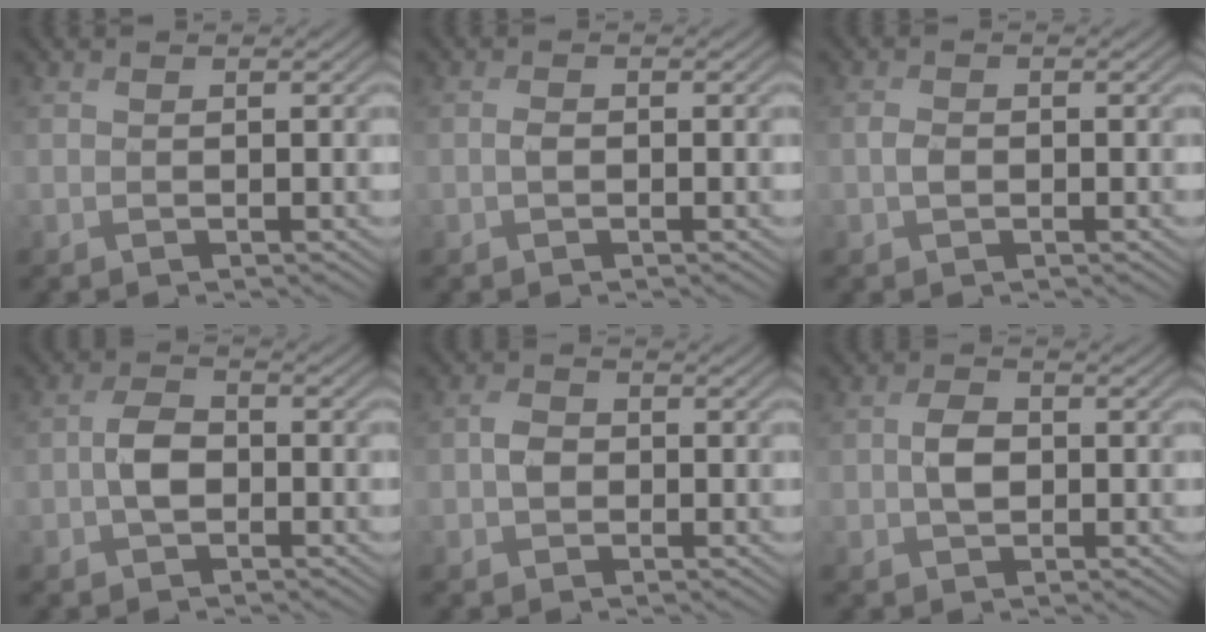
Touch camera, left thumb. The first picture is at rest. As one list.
[{"total": 0.9, "force": [-0.3, 0.5, 0.7], "torque": [-0.015, 0.002, -0.007]}, {"total": 1.3, "force": [-0.4, 0.9, 0.8], "torque": [-0.021, 0.000, -0.010]}, {"total": 3.6, "force": [-1.1, 2.4, 2.5], "torque": [-0.049, 0.007, -0.027]}, {"total": 2.2, "force": [-0.5, 1.8, 1.1], "torque": [-0.024, 0.001, -0.017]}, {"total": 2.7, "force": [-0.3, 1.9, 2.0], "torque": [-0.041, 0.001, -0.009]}]